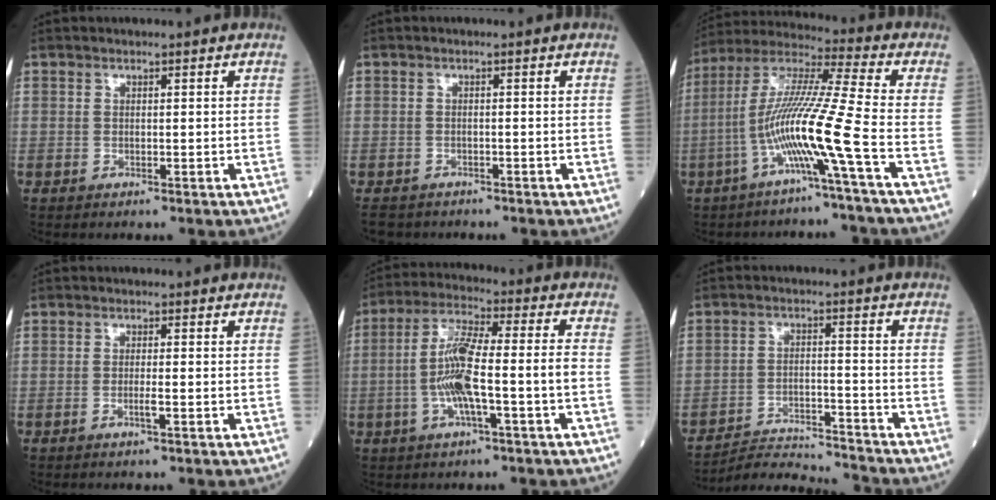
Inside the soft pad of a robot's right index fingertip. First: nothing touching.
{"total": 3.7, "force": [-3.0, 2.1, 0.0], "torque": [-0.002, 0.001, -0.052]}
{"total": 13.3, "force": [-4.8, -2.3, 12.2], "torque": [-0.246, 0.001, -0.100]}
{"total": 1.7, "force": [-0.7, -0.1, 1.6], "torque": [-0.032, -0.002, -0.014]}
{"total": 10.6, "force": [-2.3, 1.0, 10.3], "torque": [-0.204, 0.017, -0.047]}
{"total": 9.7, "force": [-9.6, -1.0, 0.0], "torque": [-0.001, 0.007, -0.168]}